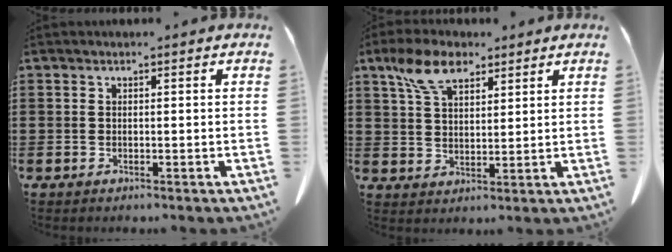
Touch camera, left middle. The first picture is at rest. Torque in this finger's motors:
{"motor_torque": [1.68, 0.46, 0.45, 0.14]}